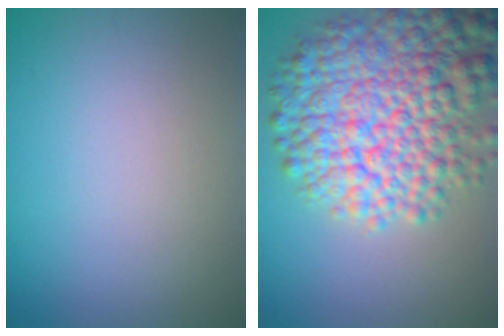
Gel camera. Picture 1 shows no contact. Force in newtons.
{"total": 10.7, "press": 10.7, "slide": 0.4}